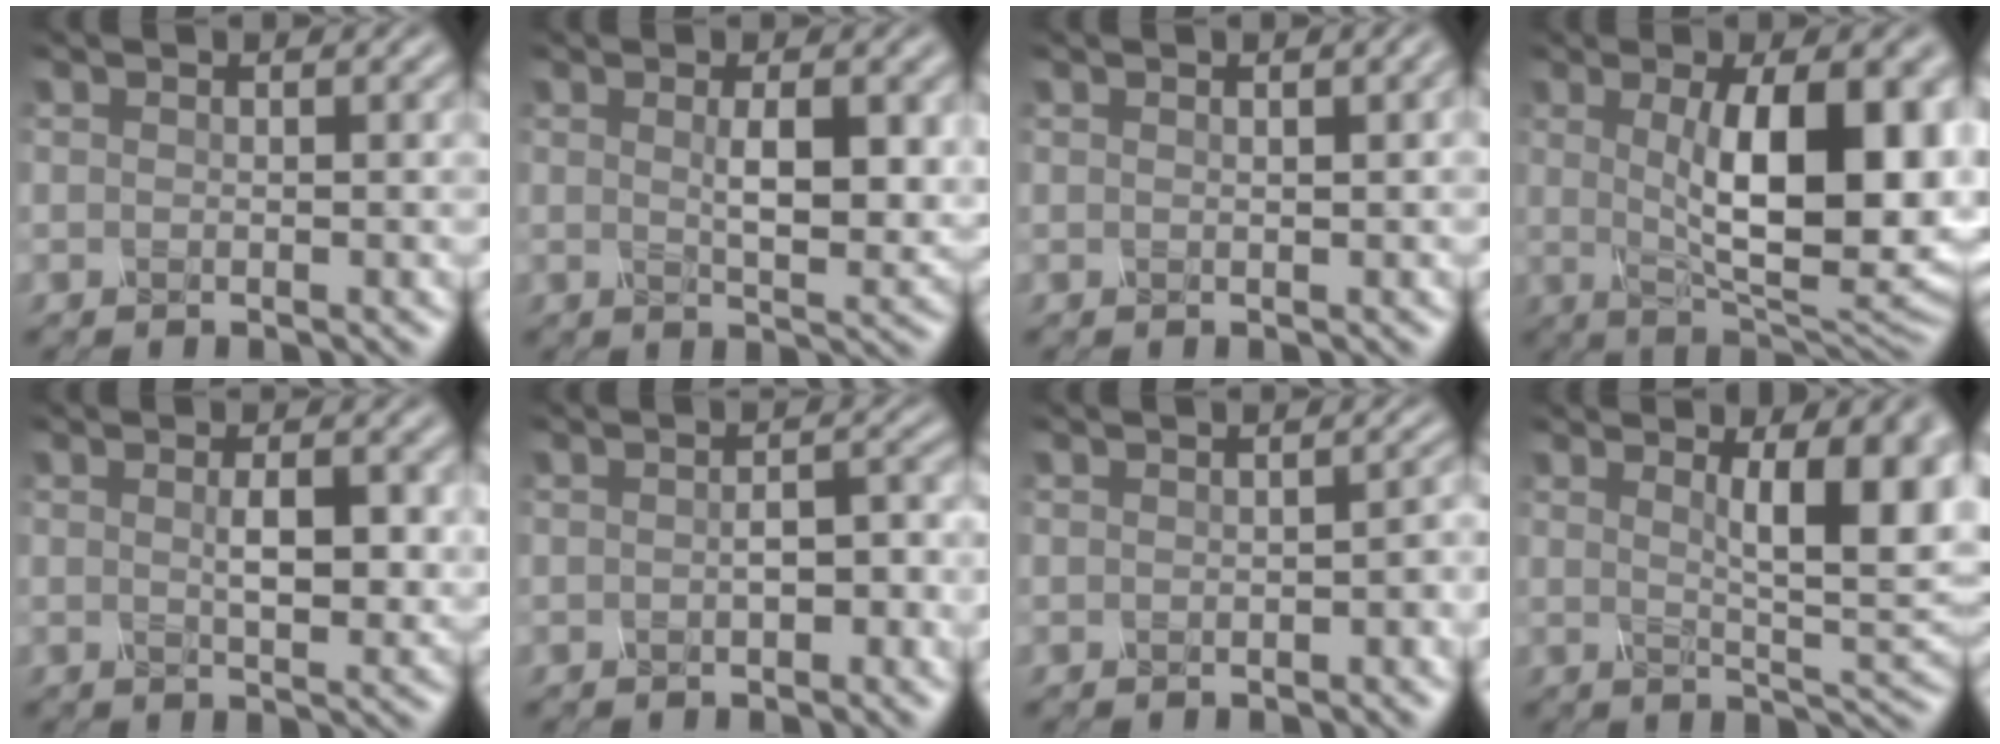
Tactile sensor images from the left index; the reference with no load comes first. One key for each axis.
{"total": 4.4, "fx": 0.7, "fy": 1.4, "fz": 4.2, "tx": -0.069, "ty": -0.004, "tz": 0.016}
{"total": 1.4, "fx": 0.6, "fy": 0.4, "fz": 1.2, "tx": -0.014, "ty": 0.005, "tz": 0.006}
{"total": 12.7, "fx": 1.4, "fy": 4.3, "fz": 11.9, "tx": -0.162, "ty": -0.004, "tz": 0.026}
{"total": 3.5, "fx": 0.5, "fy": 1.2, "fz": 3.2, "tx": -0.058, "ty": -0.004, "tz": 0.010}
{"total": 2.5, "fx": -0.6, "fy": 1.2, "fz": 2.1, "tx": -0.034, "ty": 0.002, "tz": -0.008}
{"total": 1.4, "fx": -0.4, "fy": 0.7, "fz": 1.2, "tx": -0.016, "ty": 0.001, "tz": -0.004}
{"total": 9.3, "fx": 2.7, "fy": 2.7, "fz": 8.5, "tx": -0.101, "ty": 0.003, "tz": 0.042}